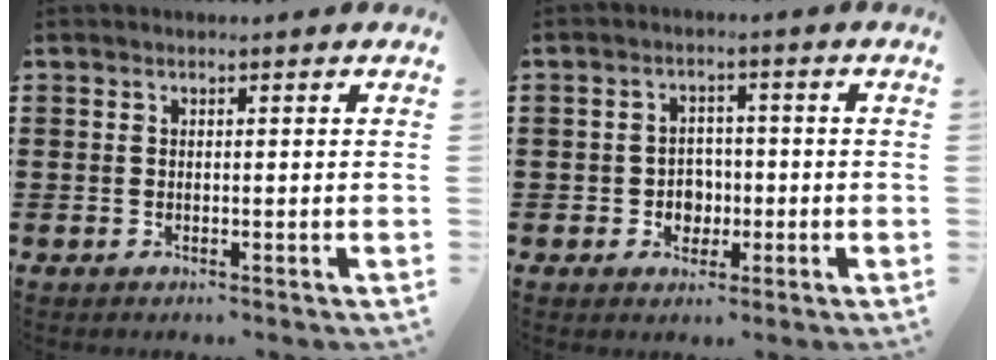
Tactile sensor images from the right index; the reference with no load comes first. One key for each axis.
{"total": 3.3, "fx": -0.9, "fy": 3.0, "fz": 1.1, "tx": -0.031, "ty": 0.005, "tz": -0.020}